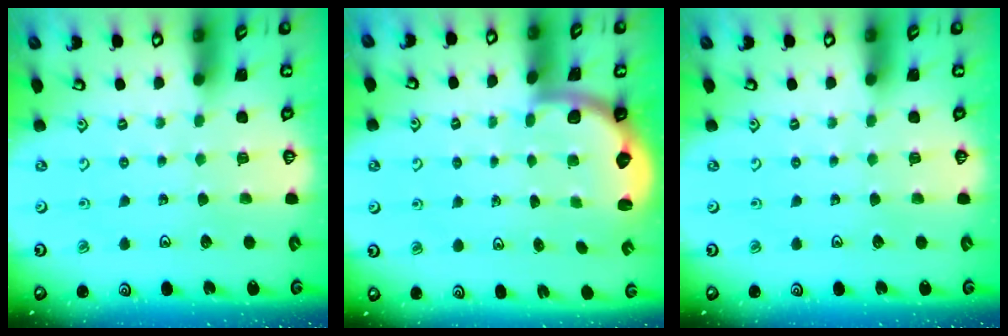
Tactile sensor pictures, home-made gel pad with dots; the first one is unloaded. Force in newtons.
{"total": 2.2, "press": 2.0, "slide": 0.8}
{"total": 0.0}